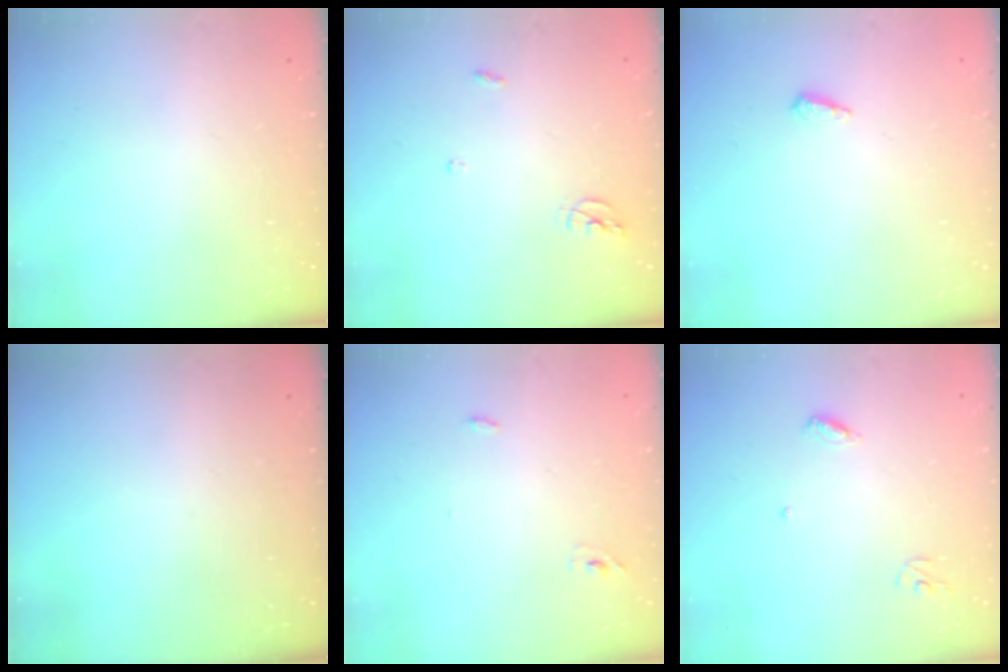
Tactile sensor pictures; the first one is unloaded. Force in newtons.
{"total": 5.6, "press": 5.6, "slide": 0.4}
{"total": 3.4, "press": 3.3, "slide": 0.5}
{"total": 0.0}
{"total": 2.9, "press": 2.7, "slide": 1.0}
{"total": 4.9, "press": 4.9, "slide": 0.4}